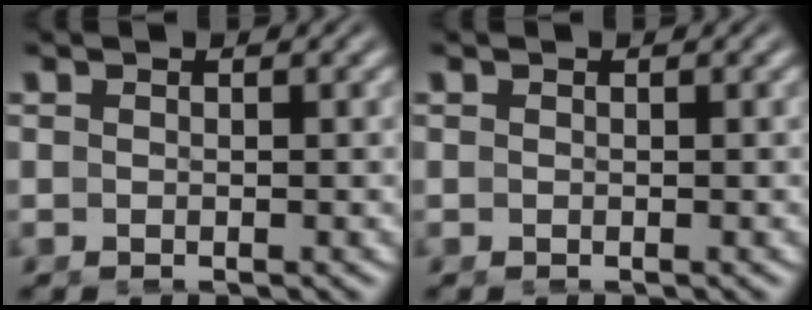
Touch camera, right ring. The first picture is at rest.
{"total": 0.0}